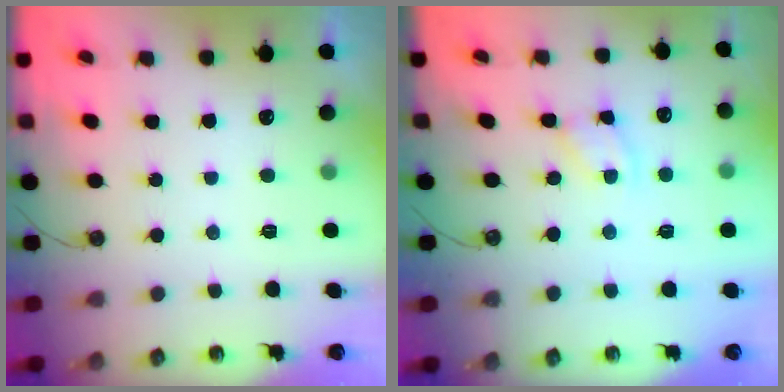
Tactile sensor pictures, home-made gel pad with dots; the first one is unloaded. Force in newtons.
{"total": 2.7, "press": 2.7, "slide": 0.4}